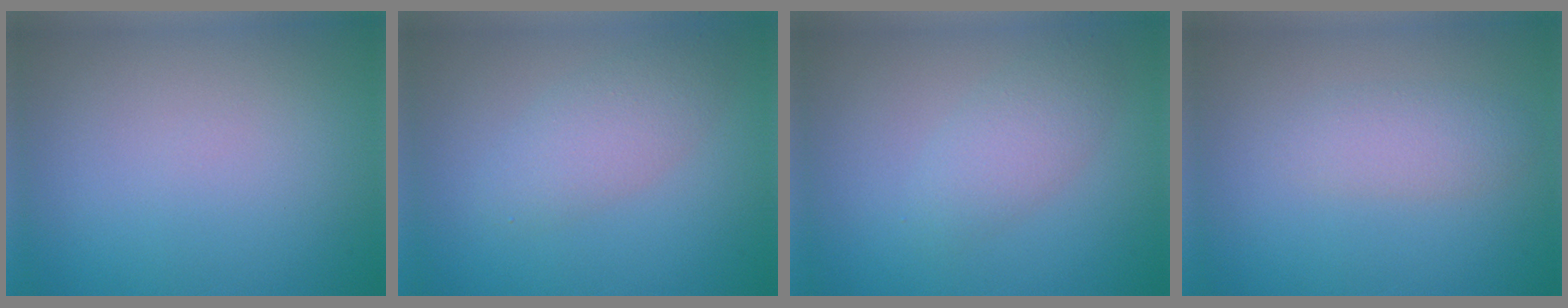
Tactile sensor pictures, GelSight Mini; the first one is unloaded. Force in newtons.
{"total": 2.9, "press": 2.9, "slide": 0.1}
{"total": 2.5, "press": 2.5, "slide": 0.0}
{"total": 2.0, "press": 2.0, "slide": 0.0}